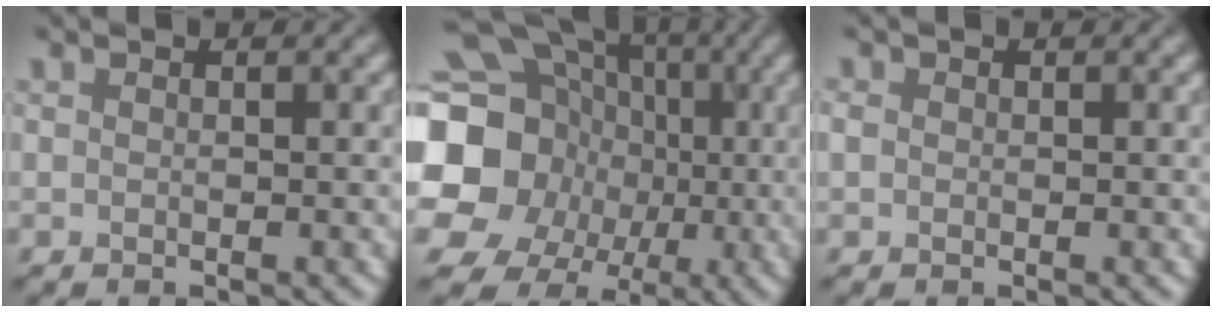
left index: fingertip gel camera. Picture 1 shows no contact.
{"total": 20.2, "force": [-2.2, 18.6, 7.7], "torque": [-0.182, -0.003, -0.061]}
{"total": 0.7, "force": [-0.6, 0.1, -0.4], "torque": [0.000, 0.003, 0.006]}